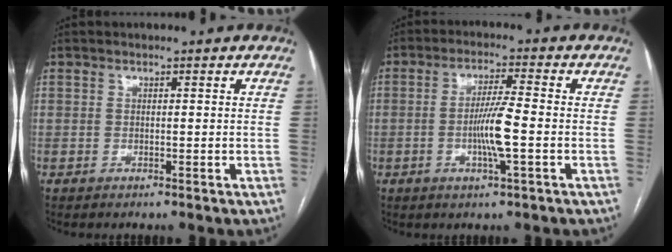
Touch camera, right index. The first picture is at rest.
{"total": 6.5, "force": [-1.4, 0.0, 6.4], "torque": [-0.122, -0.004, -0.027]}